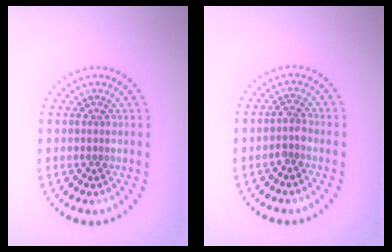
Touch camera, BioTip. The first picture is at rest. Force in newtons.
{"total": 1.5, "press": 1.1, "slide": 0.9}